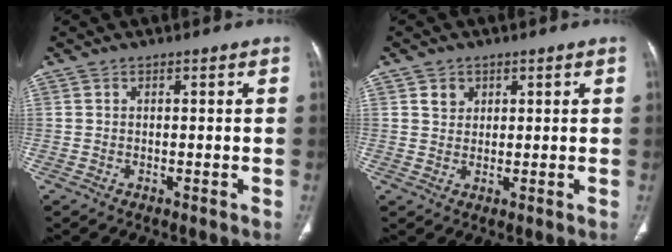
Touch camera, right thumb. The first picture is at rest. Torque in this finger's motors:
{"motor_torque": [-0.63, 0.46, 0.30, 0.13, -0.01]}